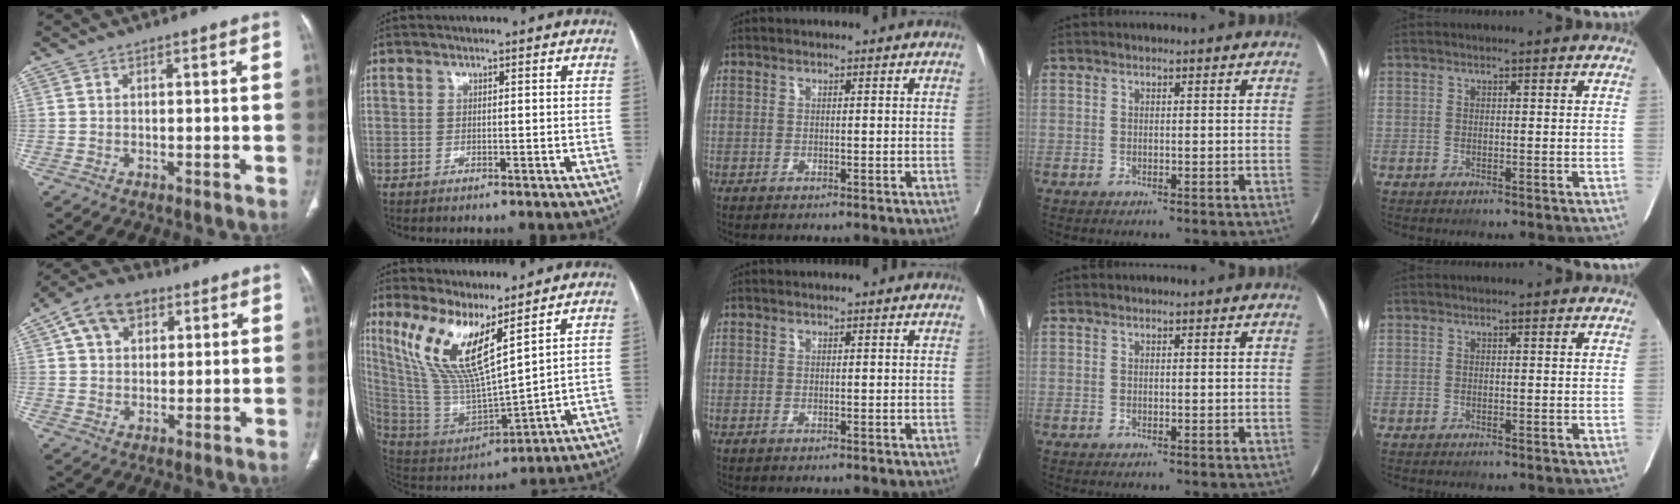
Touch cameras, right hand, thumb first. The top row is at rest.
{"thumb": {"total": 10.4, "force": [4.5, 7.1, 6.1], "torque": [-0.083, 0.002, 0.071]}, "index": {"total": 13.6, "force": [7.8, 2.4, 10.8], "torque": [-0.232, -0.010, 0.167]}}